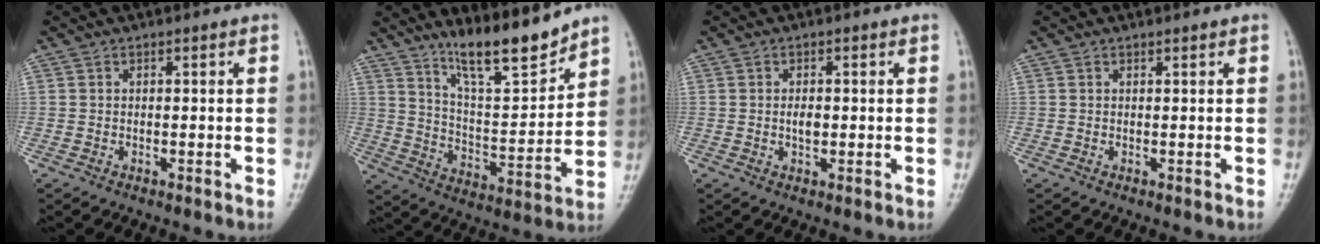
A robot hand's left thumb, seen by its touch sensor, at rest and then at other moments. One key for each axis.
{"total": 12.4, "fx": 10.3, "fy": 2.0, "fz": 6.5, "tx": -0.091, "ty": -0.076, "tz": 0.182}
{"total": 2.1, "fx": 0.0, "fy": 1.2, "fz": 1.7, "tx": -0.027, "ty": 0.000, "tz": 0.000}
{"total": 0.0}